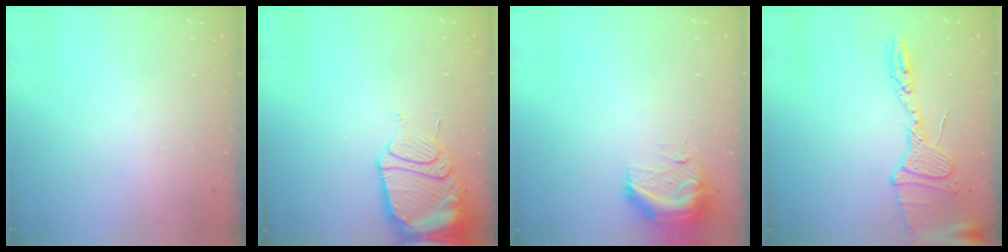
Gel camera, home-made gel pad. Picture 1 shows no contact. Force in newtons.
{"total": 15.2, "press": 15.1, "slide": 1.8}
{"total": 19.2, "press": 13.9, "slide": 13.3}
{"total": 14.4, "press": 14.3, "slide": 1.2}